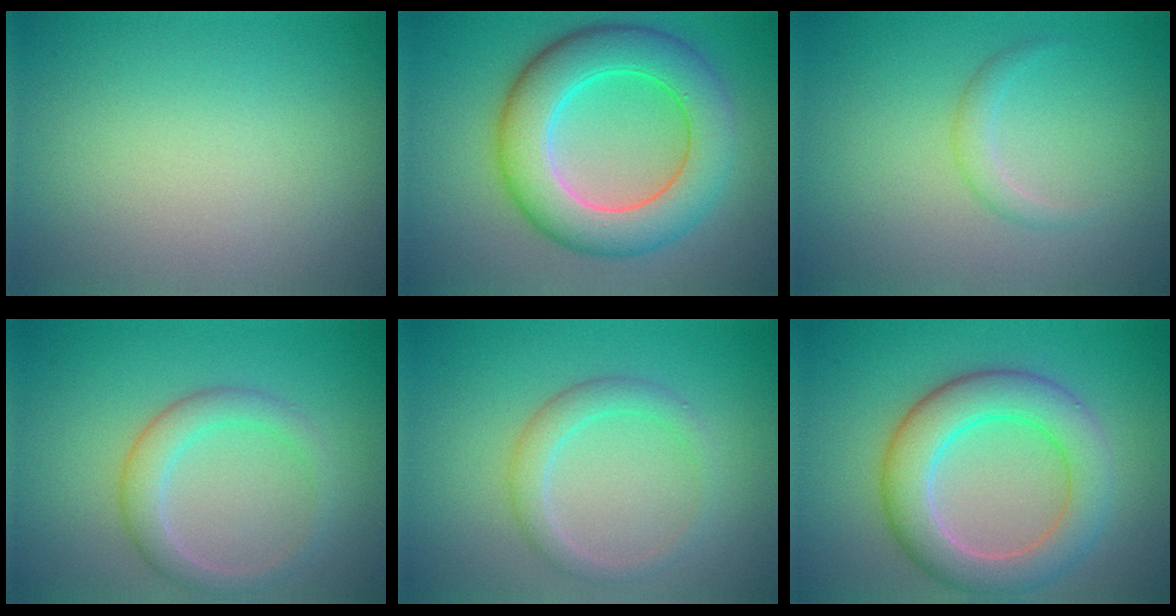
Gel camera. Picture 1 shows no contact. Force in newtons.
{"total": 8.4, "press": 8.4, "slide": 0.5}
{"total": 1.2, "press": 1.2, "slide": 0.0}
{"total": 3.0, "press": 3.0, "slide": 0.1}
{"total": 2.3, "press": 2.3, "slide": 0.3}
{"total": 6.5, "press": 6.5, "slide": 0.3}